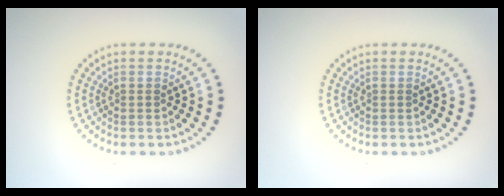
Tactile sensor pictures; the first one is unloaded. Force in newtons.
{"total": 0.0}